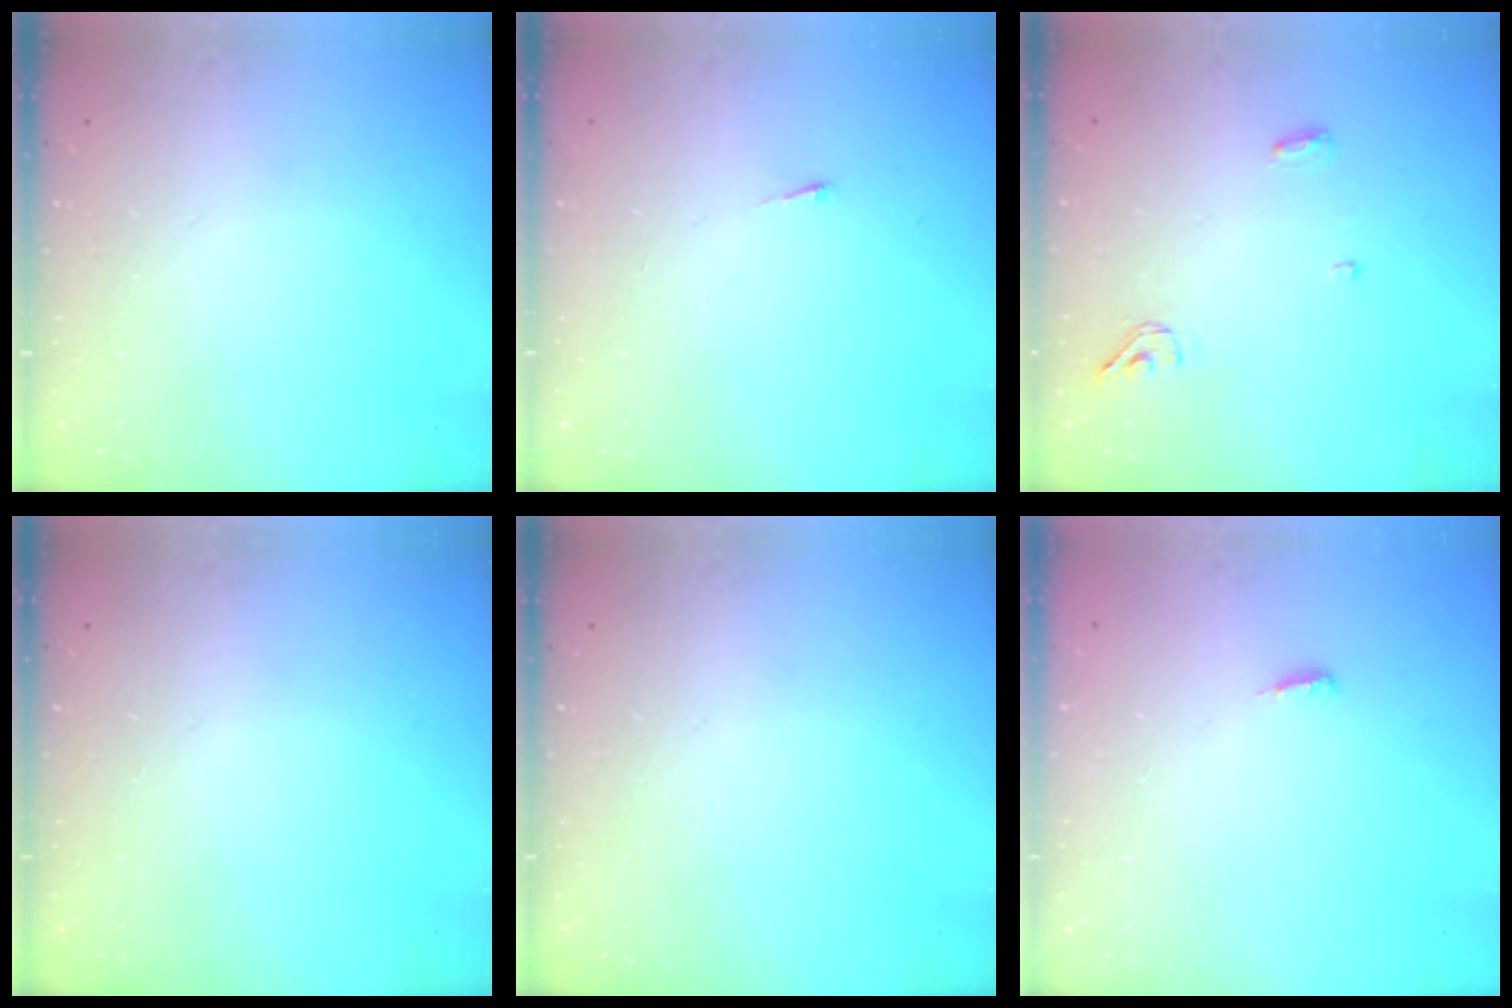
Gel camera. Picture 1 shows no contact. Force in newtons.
{"total": 2.6, "press": 2.5, "slide": 0.3}
{"total": 6.3, "press": 5.0, "slide": 3.9}
{"total": 0.0}
{"total": 0.0}
{"total": 4.3, "press": 4.1, "slide": 1.3}